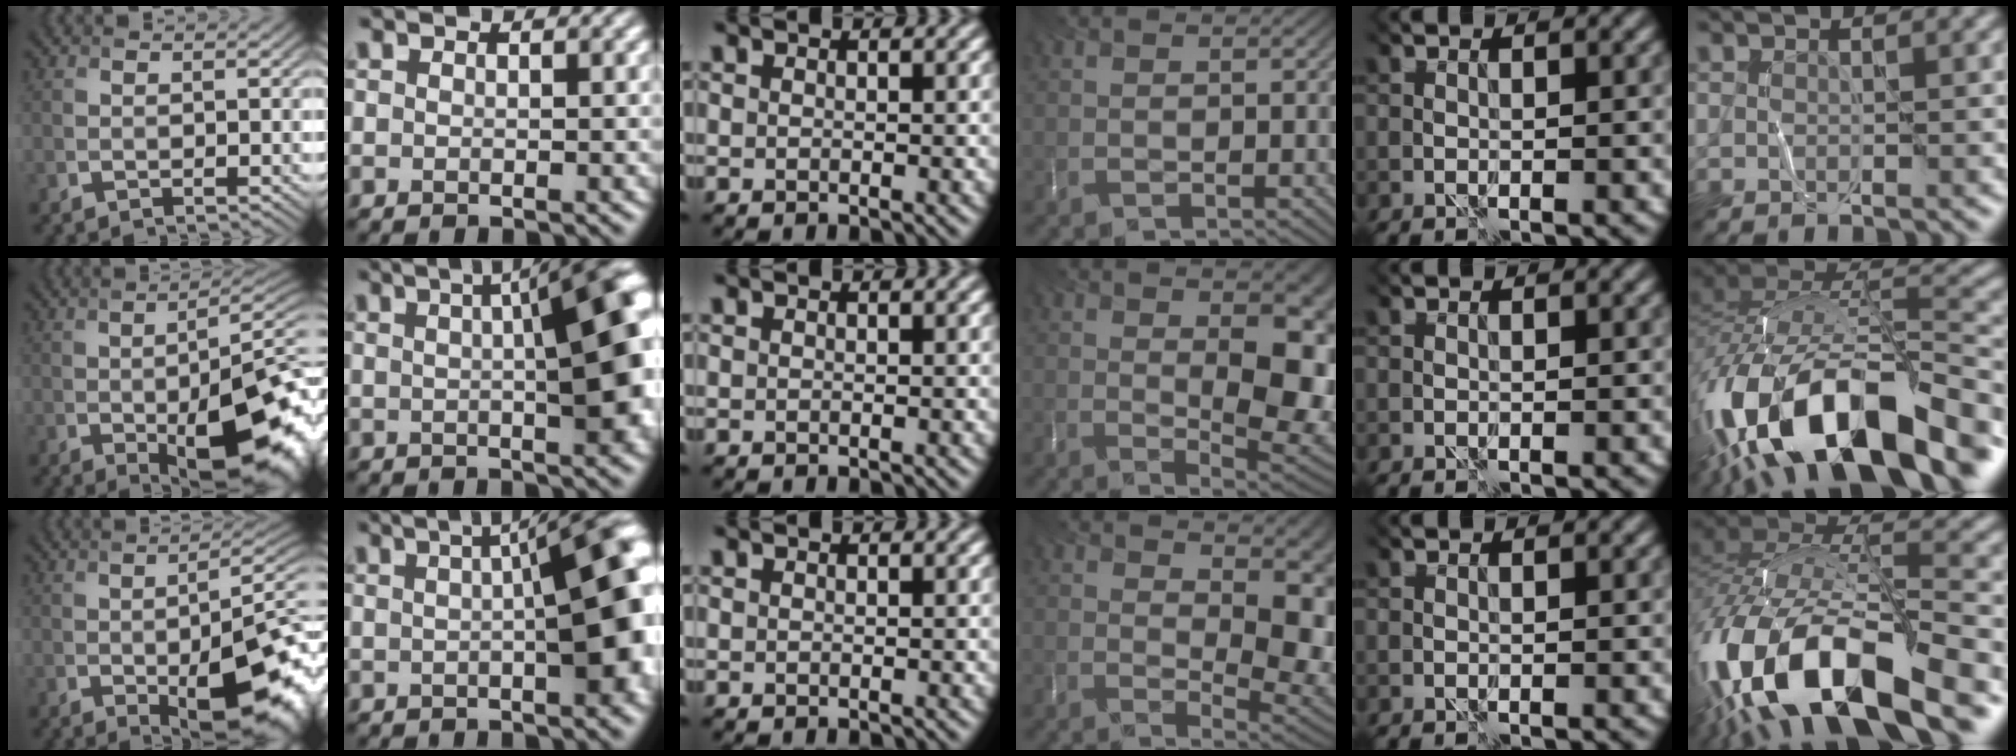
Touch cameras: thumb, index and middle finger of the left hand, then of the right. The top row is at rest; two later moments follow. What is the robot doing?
{"motion": "wrap", "object": "string"}